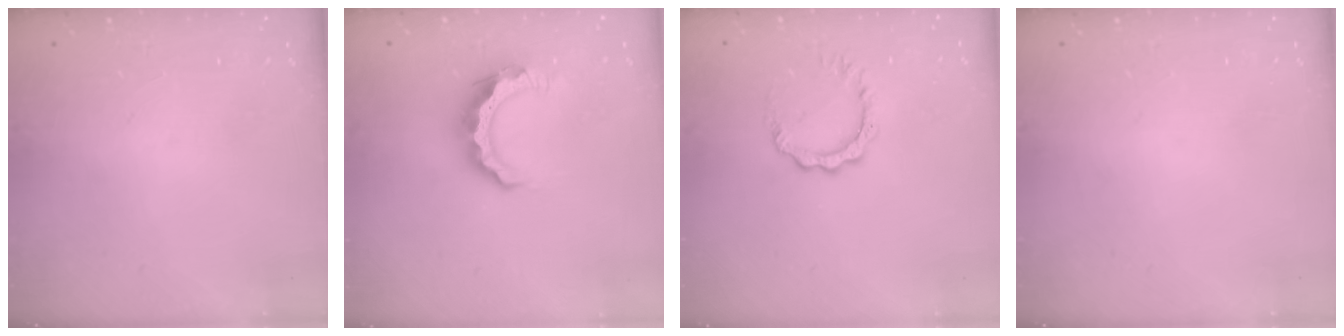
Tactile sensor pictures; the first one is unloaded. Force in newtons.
{"total": 8.4, "press": 8.4, "slide": 0.3}
{"total": 4.9, "press": 4.9, "slide": 0.1}
{"total": 0.0}